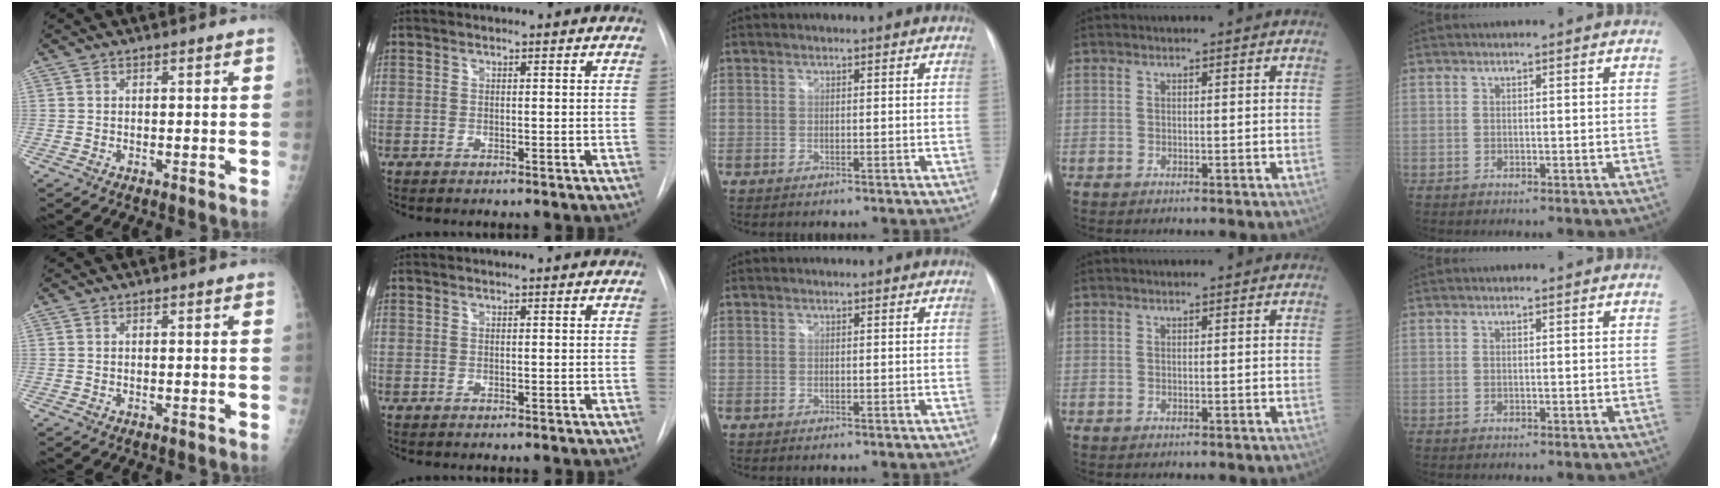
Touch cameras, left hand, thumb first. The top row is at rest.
{}